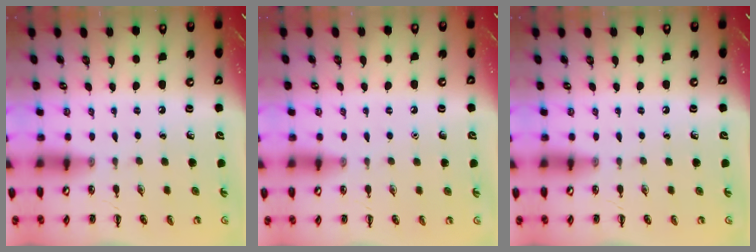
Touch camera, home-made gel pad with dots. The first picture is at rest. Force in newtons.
{"total": 1.6, "press": 1.6, "slide": 0.1}
{"total": 0.0}